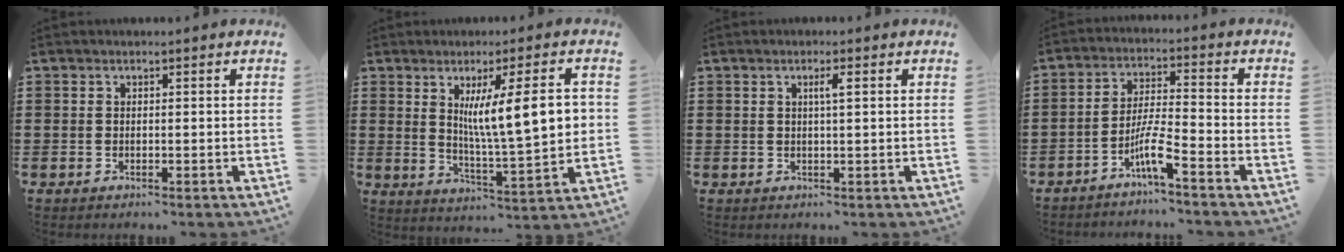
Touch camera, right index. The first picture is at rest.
{"total": 10.8, "force": [2.7, 1.8, 10.3], "torque": [-0.172, -0.004, 0.037]}
{"total": 1.9, "force": [0.6, 0.2, 1.8], "torque": [-0.036, 0.003, 0.007]}
{"total": 6.0, "force": [-4.1, 0.2, 4.4], "torque": [-0.097, -0.009, -0.080]}